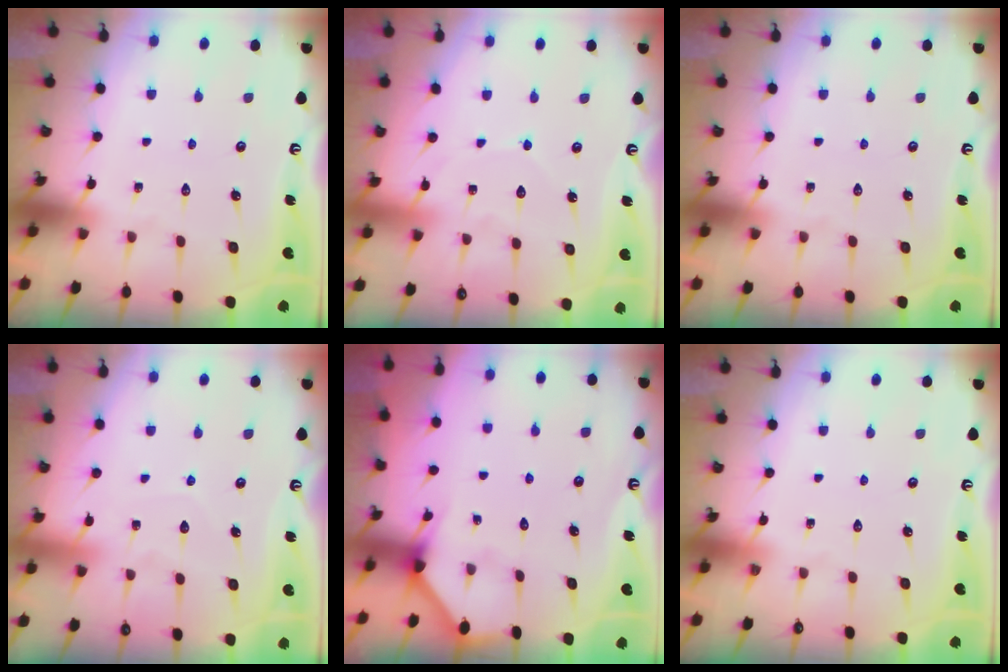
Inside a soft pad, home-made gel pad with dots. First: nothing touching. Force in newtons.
{"total": 5.5, "press": 5.5, "slide": 0.3}
{"total": 0.0}
{"total": 5.1, "press": 5.1, "slide": 0.5}
{"total": 2.2, "press": 2.2, "slide": 0.4}
{"total": 0.0}